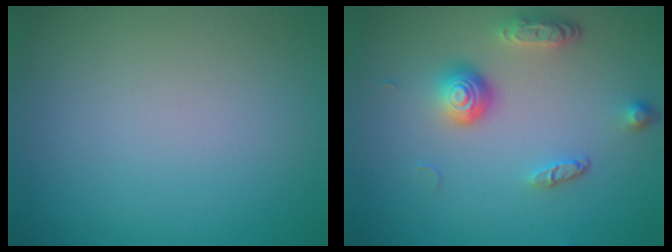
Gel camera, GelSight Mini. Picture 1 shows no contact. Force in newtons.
{"total": 3.9, "press": 2.9, "slide": 2.7}